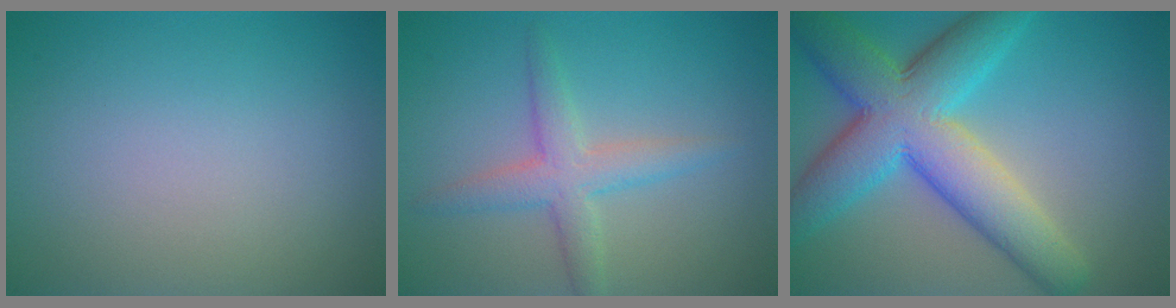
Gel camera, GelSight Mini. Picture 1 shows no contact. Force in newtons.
{"total": 3.3, "press": 3.3, "slide": 0.0}
{"total": 10.2, "press": 10.1, "slide": 0.3}